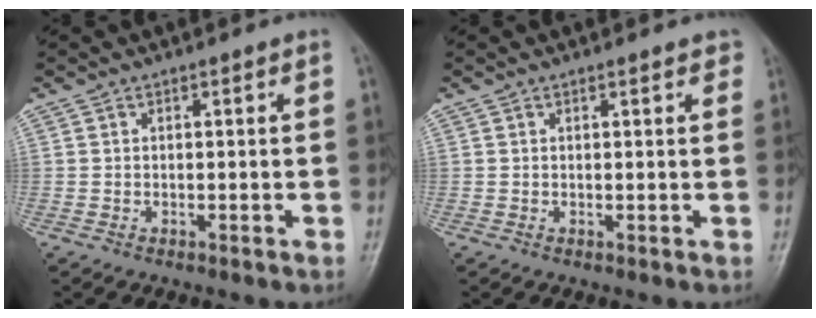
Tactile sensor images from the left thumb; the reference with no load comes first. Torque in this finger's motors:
{"motor_torque": [-0.04, -0.02, -0.19, -0.03, 0.05]}